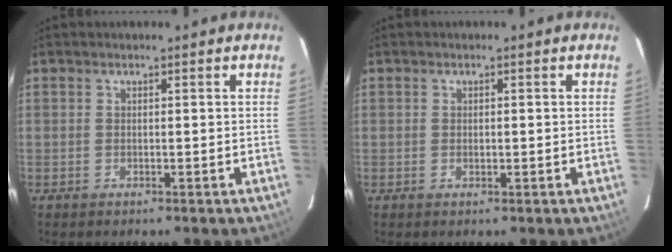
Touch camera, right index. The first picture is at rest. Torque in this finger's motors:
{"motor_torque": [-0.14, 0.15, -0.11, -0.05]}